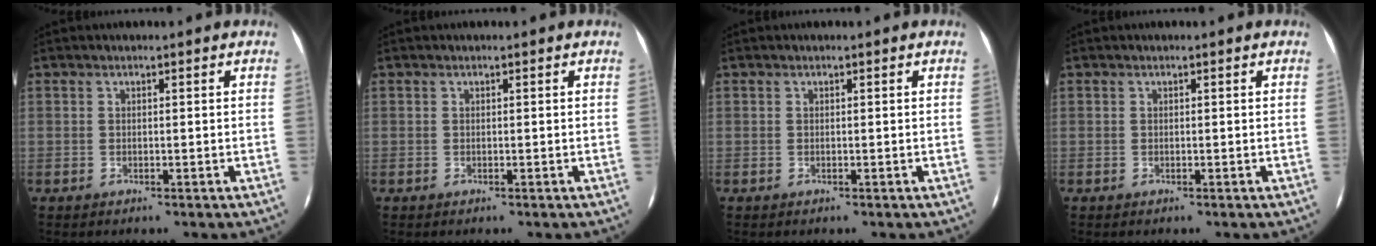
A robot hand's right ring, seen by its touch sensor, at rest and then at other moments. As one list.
[{"total": 0.0}, {"total": 0.0}, {"total": 0.0}]